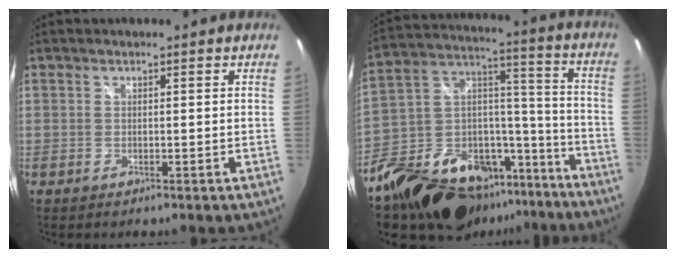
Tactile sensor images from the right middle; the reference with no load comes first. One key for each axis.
{"total": 26.9, "fx": -19.0, "fy": 14.6, "fz": 12.2, "tx": -0.245, "ty": 0.062, "tz": -0.286}